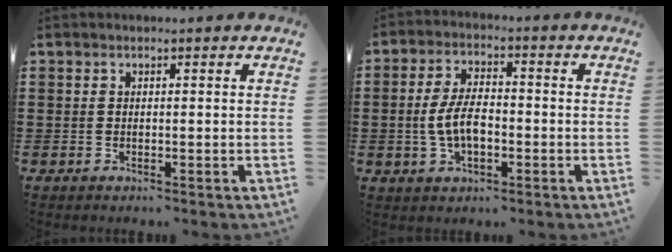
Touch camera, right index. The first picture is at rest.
{"total": 6.2, "force": [-1.1, 3.0, 5.2], "torque": [-0.121, -0.001, -0.027]}